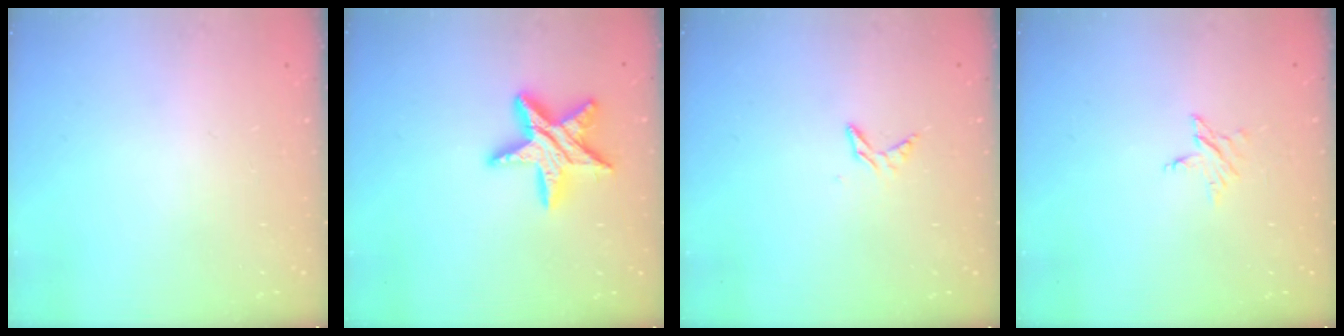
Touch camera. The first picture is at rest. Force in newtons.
{"total": 14.2, "press": 14.2, "slide": 1.0}
{"total": 5.0, "press": 5.0, "slide": 0.5}
{"total": 2.7, "press": 2.7, "slide": 0.2}